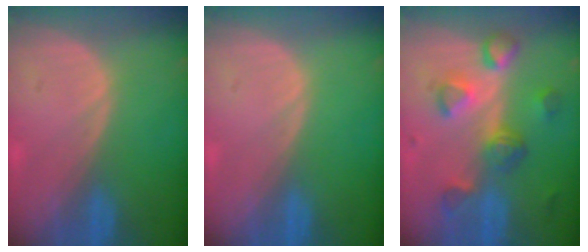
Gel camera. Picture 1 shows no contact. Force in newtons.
{"total": 0.0}
{"total": 8.0, "press": 7.3, "slide": 3.1}